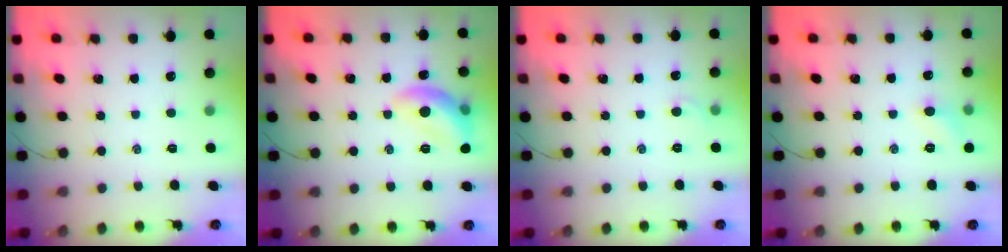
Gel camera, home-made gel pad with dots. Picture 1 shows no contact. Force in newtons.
{"total": 11.7, "press": 11.7, "slide": 1.0}
{"total": 2.7, "press": 2.5, "slide": 0.9}
{"total": 5.2, "press": 4.9, "slide": 1.6}